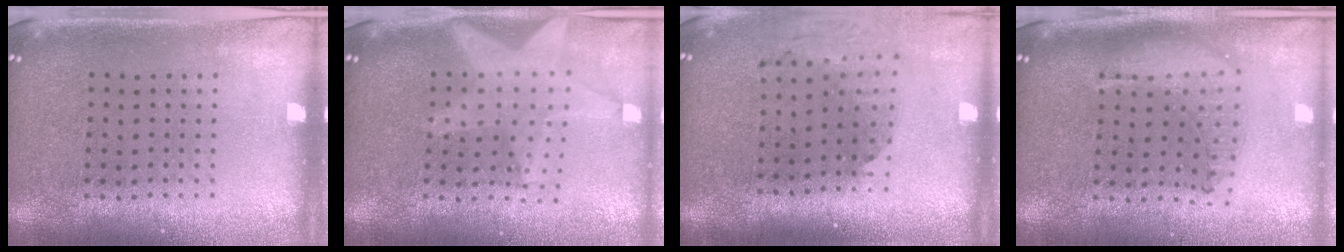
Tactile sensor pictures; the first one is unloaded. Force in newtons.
{"total": 2.2, "press": 1.8, "slide": 1.3}
{"total": 2.0, "press": 1.4, "slide": 1.3}
{"total": 1.2, "press": 1.1, "slide": 0.3}